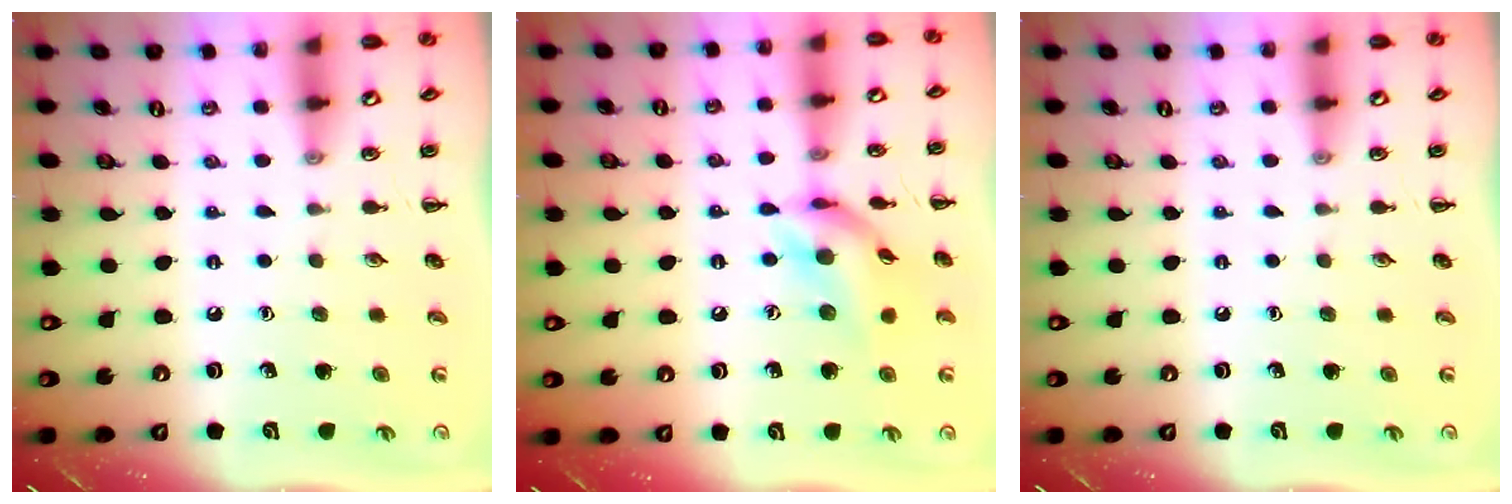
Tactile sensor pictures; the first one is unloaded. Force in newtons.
{"total": 13.2, "press": 13.0, "slide": 2.0}
{"total": 0.0}